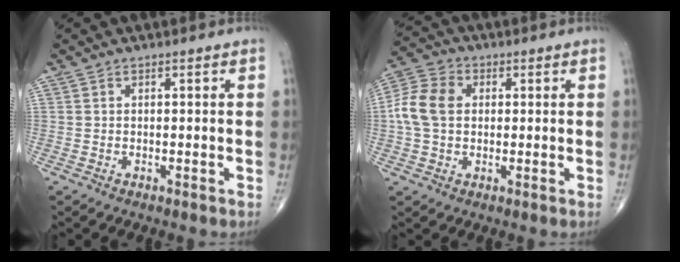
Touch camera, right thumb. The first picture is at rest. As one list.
[{"total": 9.0, "force": [0.7, 6.8, 5.9], "torque": [-0.116, 0.021, 0.005]}]